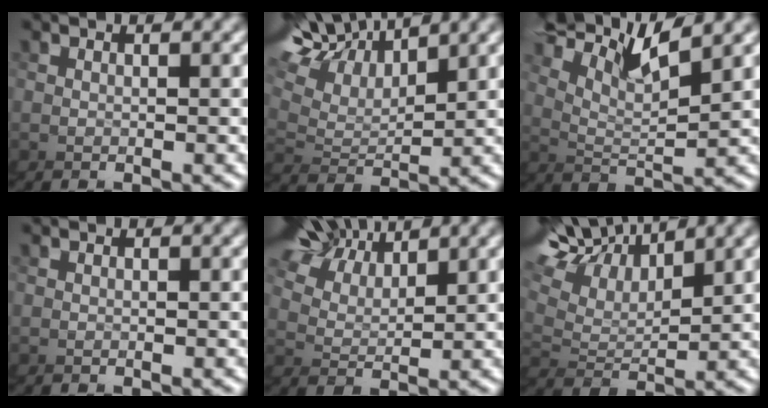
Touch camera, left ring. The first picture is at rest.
{"total": 4.5, "force": [3.9, 1.8, 1.5], "torque": [-0.075, 0.034, 0.040]}
{"total": 4.7, "force": [4.5, -1.3, 0.7], "torque": [-0.073, 0.045, 0.055]}
{"total": 0.0}
{"total": 4.1, "force": [3.8, 1.1, -0.9], "torque": [-0.027, 0.025, 0.043]}
{"total": 4.4, "force": [3.9, 1.6, 1.1], "torque": [-0.069, 0.035, 0.040]}